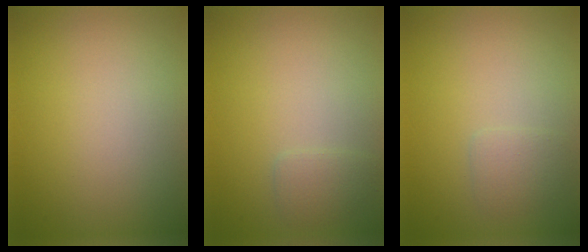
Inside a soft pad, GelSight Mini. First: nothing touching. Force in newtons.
{"total": 1.3, "press": 1.3, "slide": 0.1}
{"total": 1.3, "press": 1.3, "slide": 0.1}